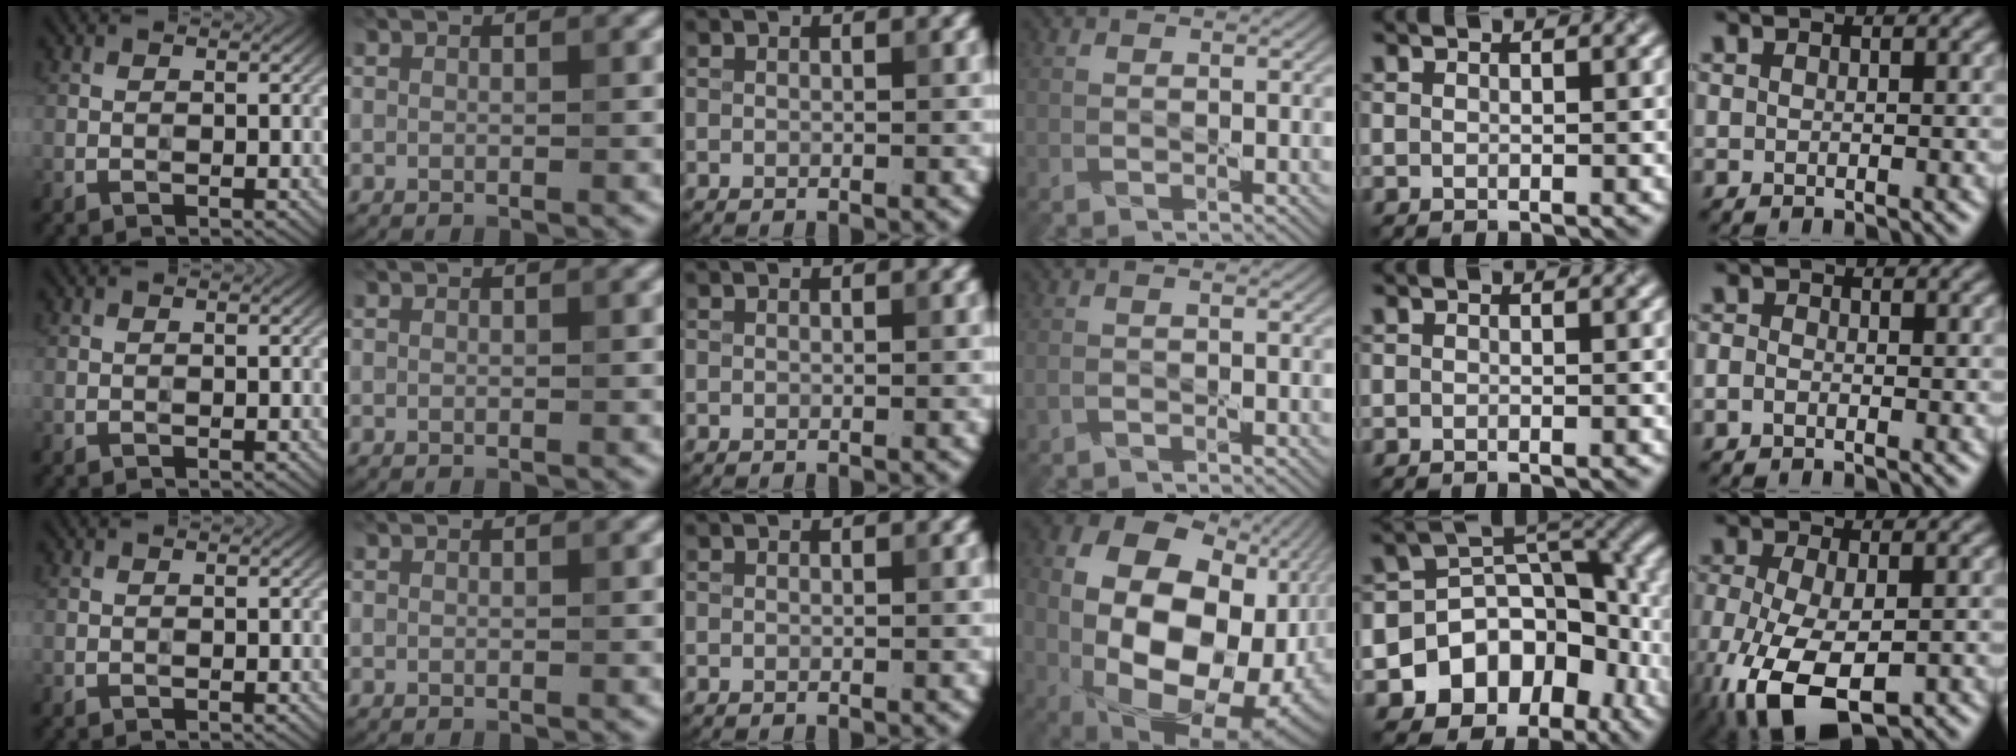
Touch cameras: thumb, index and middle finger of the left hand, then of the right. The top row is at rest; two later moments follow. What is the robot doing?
{"motion": "wipe", "object": "mirror"}